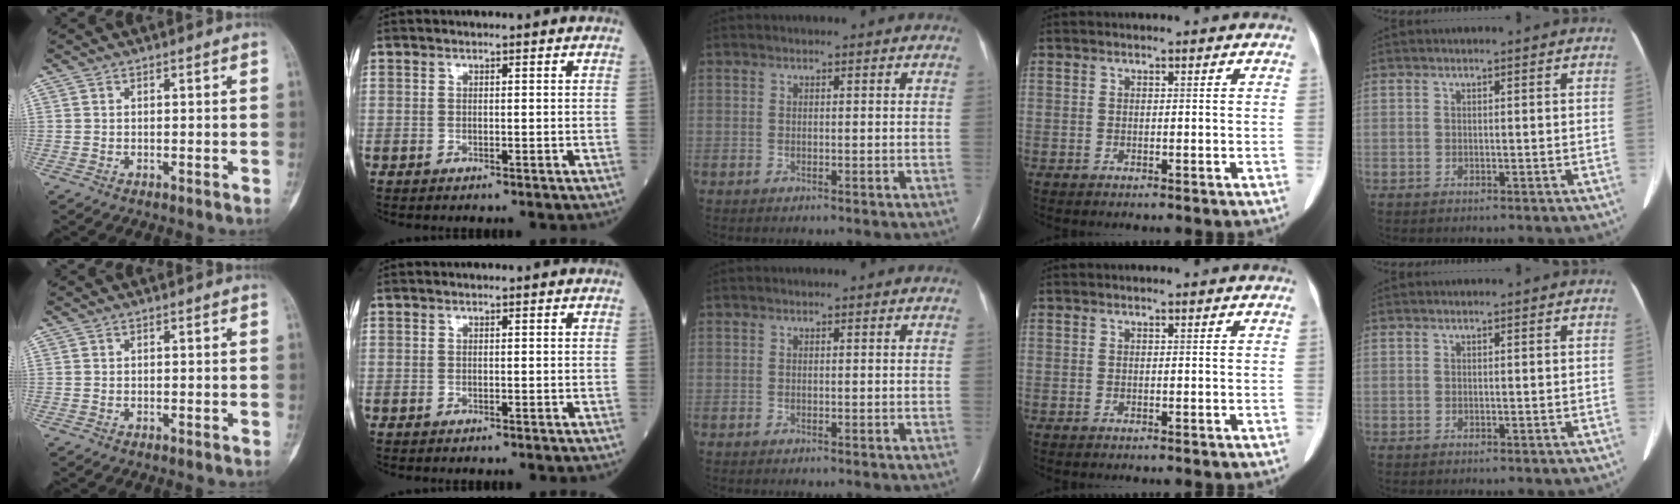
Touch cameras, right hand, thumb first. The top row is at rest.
{}